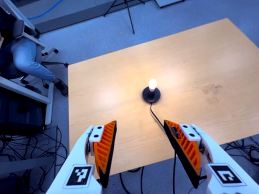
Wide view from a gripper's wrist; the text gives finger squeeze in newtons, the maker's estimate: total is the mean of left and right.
{"total": 0.0}